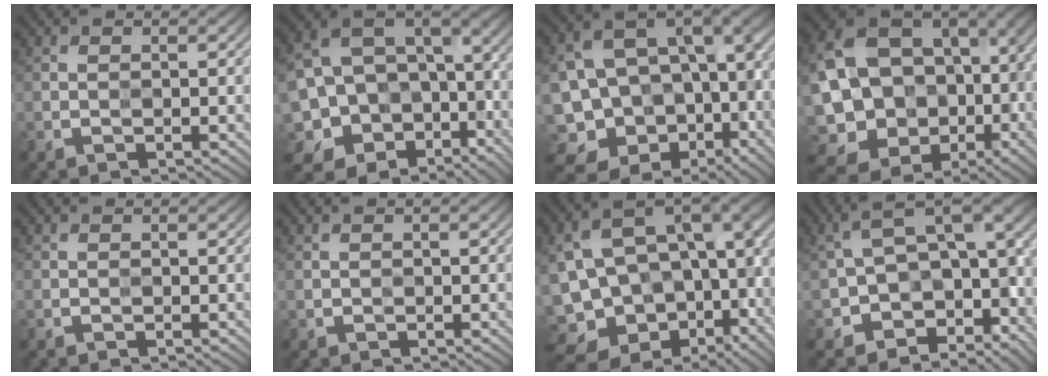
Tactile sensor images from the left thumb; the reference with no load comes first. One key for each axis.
{"total": 16.4, "fx": -6.2, "fy": 12.6, "fz": 8.5, "tx": -0.223, "ty": -0.047, "tz": -0.075}
{"total": 17.1, "fx": -6.0, "fy": 12.8, "fz": 9.7, "tx": -0.215, "ty": -0.037, "tz": -0.062}
{"total": 19.6, "fx": -3.6, "fy": 15.8, "fz": 11.1, "tx": -0.243, "ty": -0.033, "tz": -0.021}
{"total": 0.0}
{"total": 0.8, "fx": 0.0, "fy": 0.2, "fz": 0.7, "tx": -0.012, "ty": 0.001, "tz": 0.001}
{"total": 17.8, "fx": -4.3, "fy": 11.5, "fz": 12.8, "tx": -0.254, "ty": -0.036, "tz": -0.022}
{"total": 11.7, "fx": -2.8, "fy": 7.9, "fz": 8.2, "tx": -0.153, "ty": -0.029, "tz": -0.032}